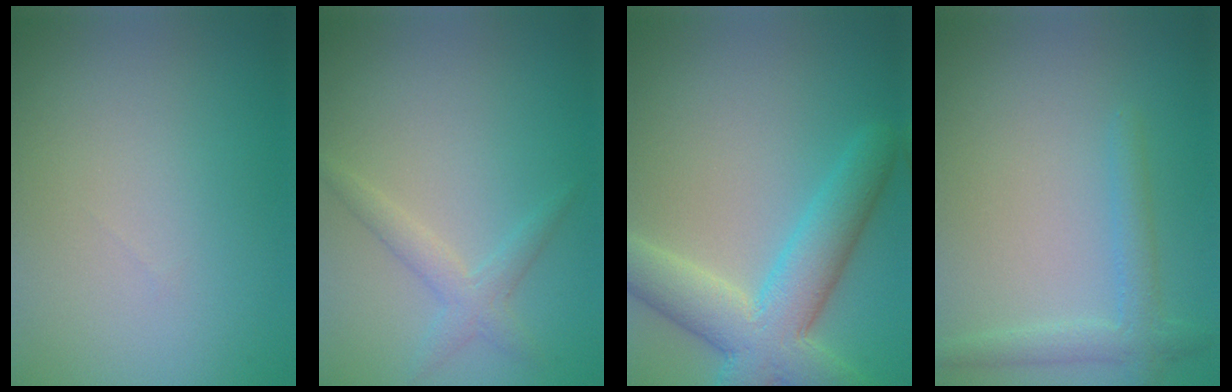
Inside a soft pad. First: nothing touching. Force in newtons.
{"total": 2.0, "press": 2.0, "slide": 0.1}
{"total": 7.5, "press": 7.4, "slide": 0.7}
{"total": 2.3, "press": 2.3, "slide": 0.2}